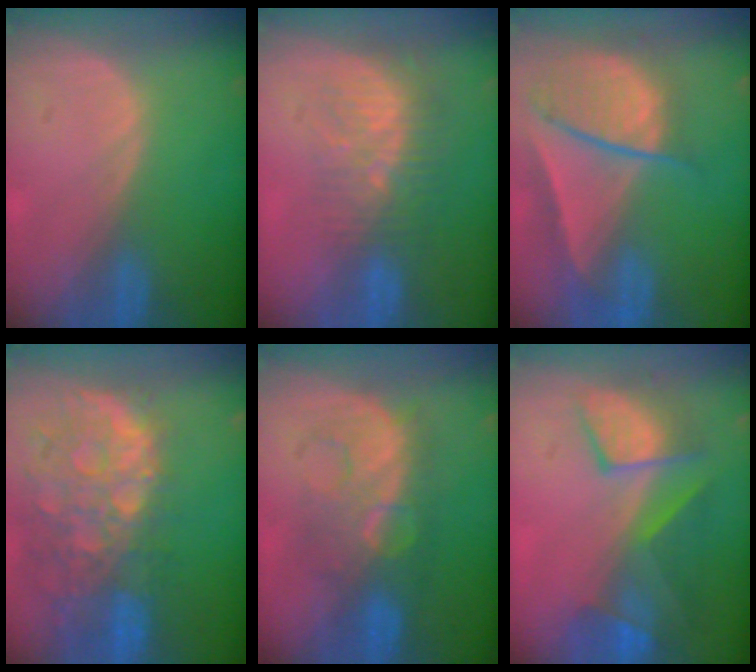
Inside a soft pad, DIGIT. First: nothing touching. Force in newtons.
{"total": 8.9, "press": 7.5, "slide": 4.8}
{"total": 9.5, "press": 8.1, "slide": 4.9}
{"total": 13.3, "press": 10.9, "slide": 7.6}
{"total": 8.0, "press": 8.0, "slide": 0.7}
{"total": 9.0, "press": 8.3, "slide": 3.6}